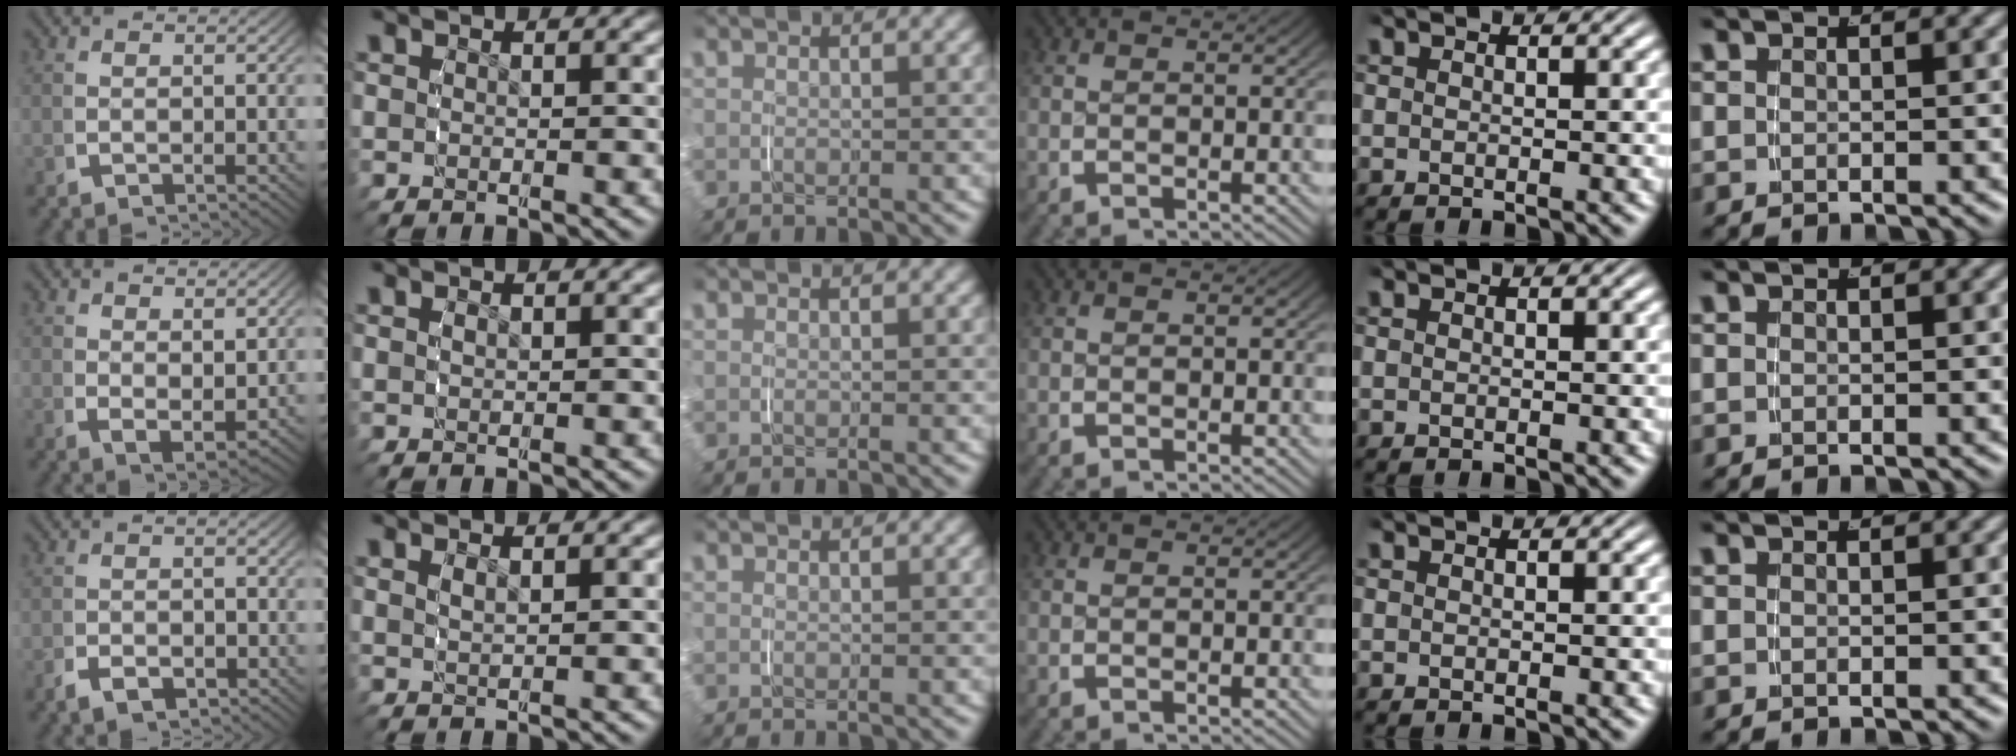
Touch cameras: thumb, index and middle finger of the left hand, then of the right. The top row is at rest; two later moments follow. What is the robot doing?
{"motion": "grasp_and_lifting", "object": "pen bag"}